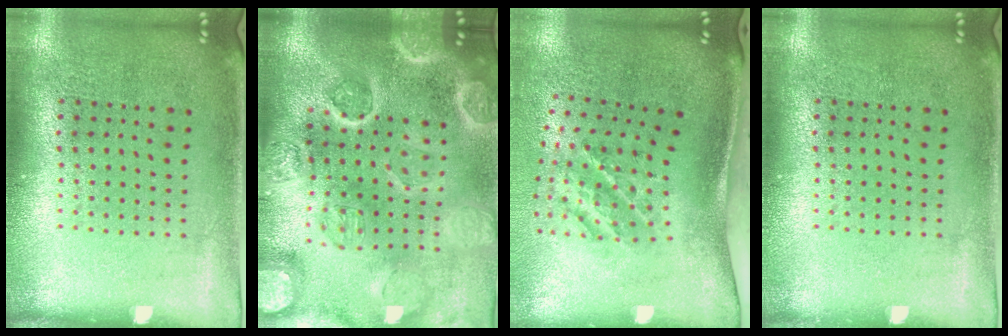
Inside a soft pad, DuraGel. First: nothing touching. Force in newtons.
{"total": 5.1, "press": 4.5, "slide": 2.5}
{"total": 2.0, "press": 1.2, "slide": 1.5}
{"total": 0.0}